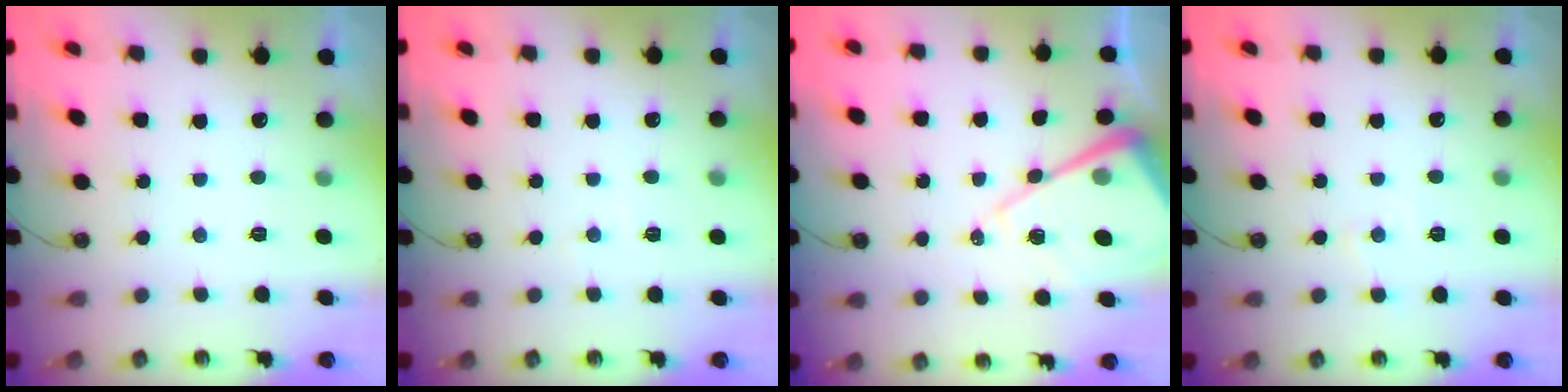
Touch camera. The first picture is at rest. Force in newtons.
{"total": 2.2, "press": 2.2, "slide": 0.4}
{"total": 13.6, "press": 13.6, "slide": 1.1}
{"total": 4.0, "press": 3.9, "slide": 0.6}